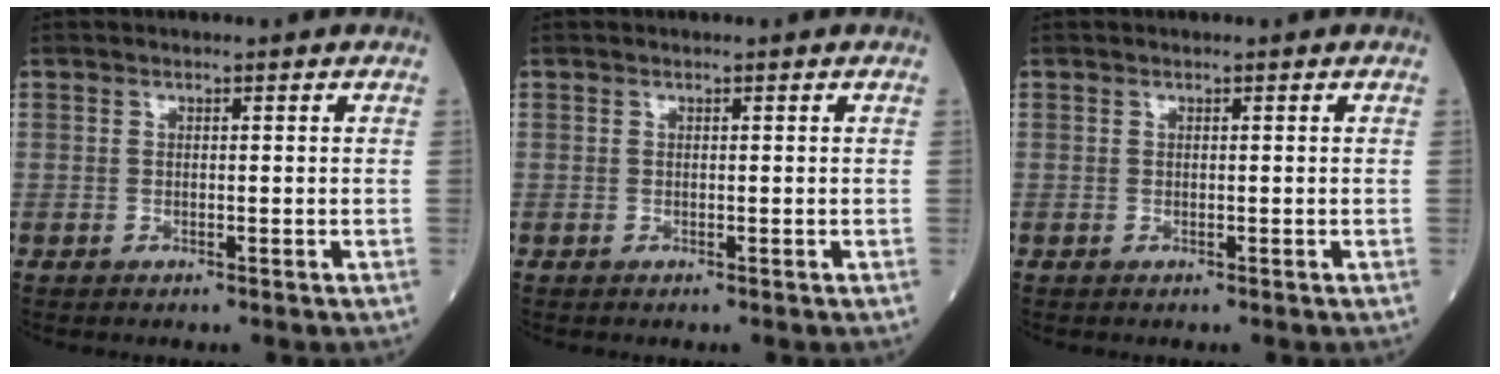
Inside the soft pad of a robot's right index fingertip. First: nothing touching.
{"total": 0.0}
{"total": 0.0}